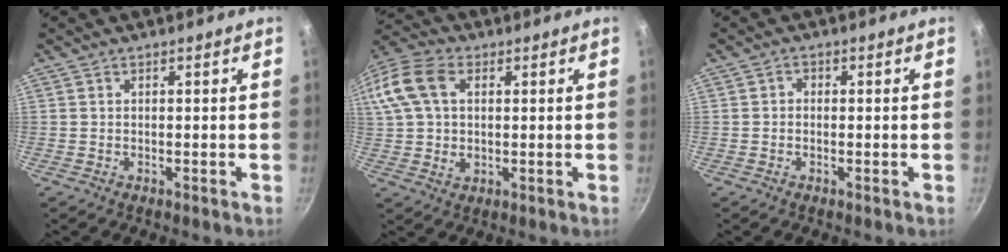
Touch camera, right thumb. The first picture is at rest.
{"total": 16.9, "force": [4.3, 11.6, 11.5], "torque": [-0.260, 0.028, 0.072]}
{"total": 1.2, "force": [-0.2, 1.0, 0.6], "torque": [-0.008, 0.006, -0.006]}